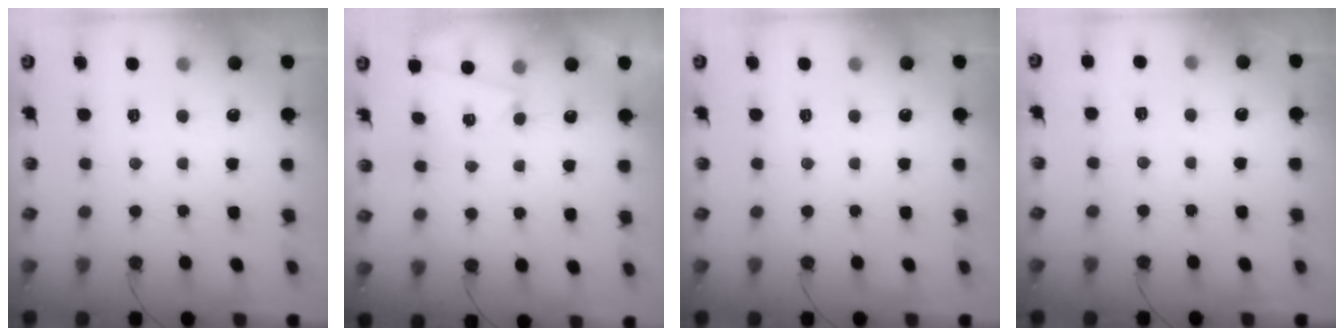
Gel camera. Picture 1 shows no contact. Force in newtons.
{"total": 2.5, "press": 1.5, "slide": 2.0}
{"total": 0.0}
{"total": 3.0, "press": 2.1, "slide": 2.2}